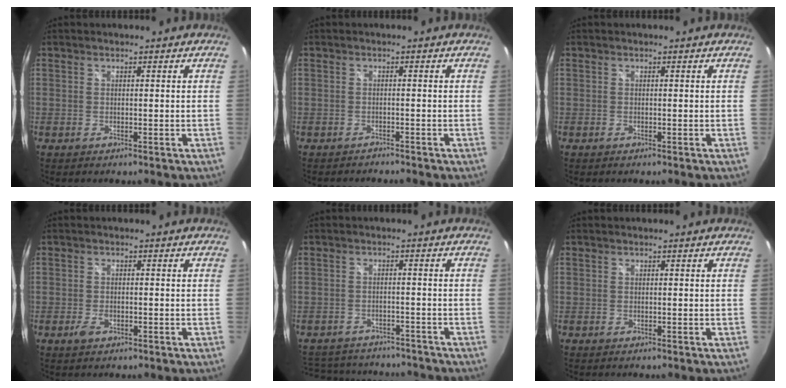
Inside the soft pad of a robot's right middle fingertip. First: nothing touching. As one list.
[{"total": 1.3, "force": [-1.3, 0.1, 0.0], "torque": [-0.003, -0.002, -0.021]}, {"total": 0.0}, {"total": 2.2, "force": [-1.2, 1.2, 1.4], "torque": [-0.029, -0.003, -0.021]}, {"total": 14.6, "force": [-12.5, 5.9, 4.9], "torque": [-0.116, 0.014, -0.170]}, {"total": 0.0}]